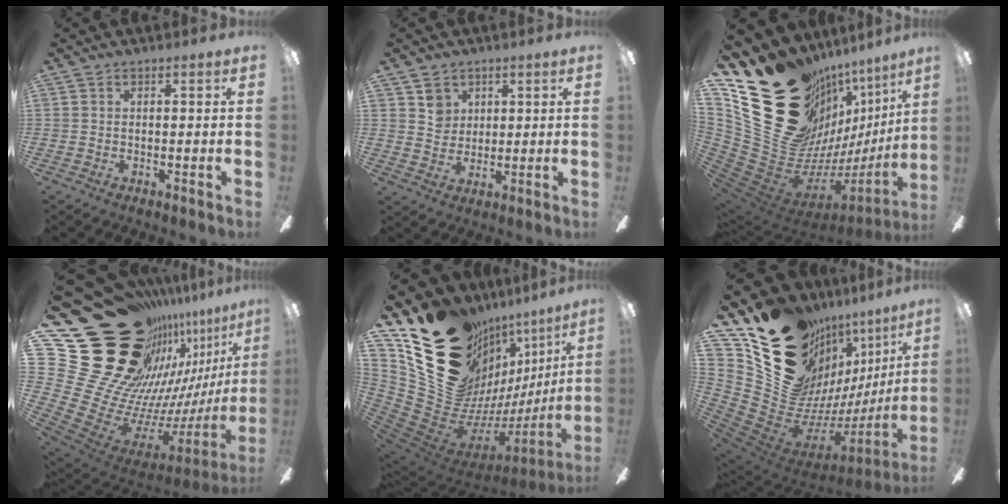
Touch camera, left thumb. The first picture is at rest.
{"total": 5.2, "force": [2.8, 4.2, 0.9], "torque": [-0.001, -0.008, 0.047]}
{"total": 30.8, "force": [14.6, 20.5, 17.8], "torque": [-0.247, -0.146, 0.348]}
{"total": 41.1, "force": [18.4, 26.1, 25.9], "torque": [-0.372, -0.213, 0.452]}
{"total": 25.0, "force": [13.0, 17.0, 12.9], "torque": [-0.183, -0.124, 0.301]}
{"total": 22.9, "force": [14.3, 14.6, 10.4], "torque": [-0.158, -0.130, 0.313]}